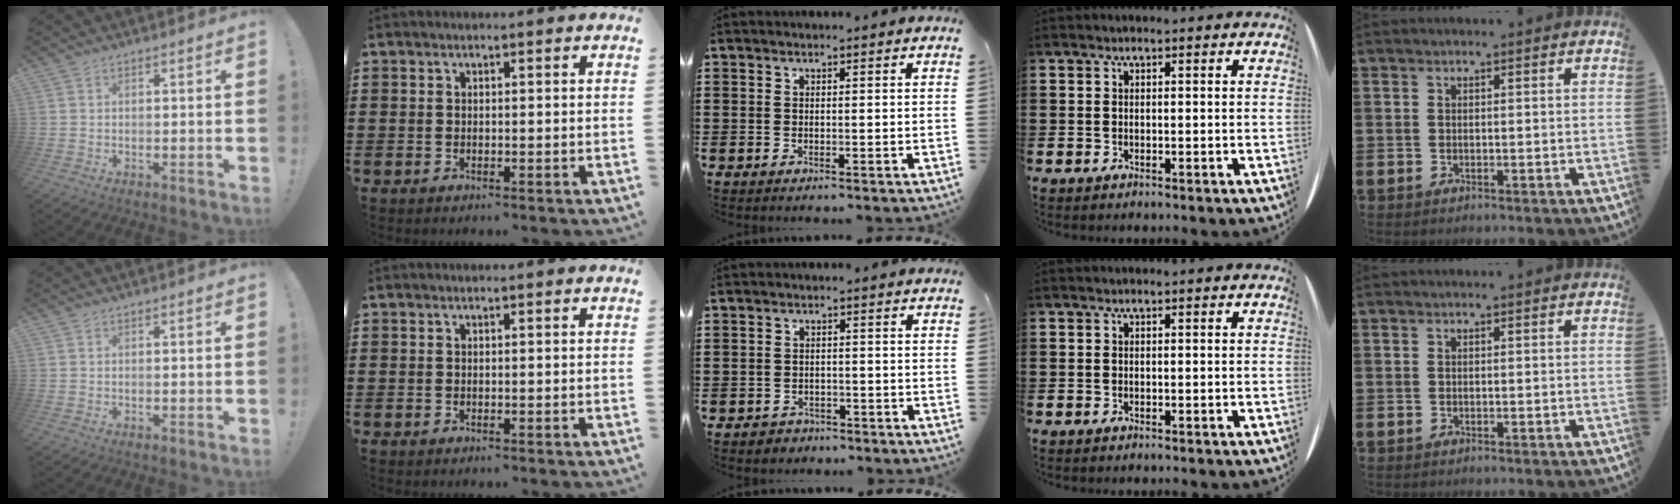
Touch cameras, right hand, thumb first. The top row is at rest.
{"middle": {"total": 1.4, "force": [-1.3, 0.7, -0.1], "torque": [-0.004, 0.003, -0.030]}}